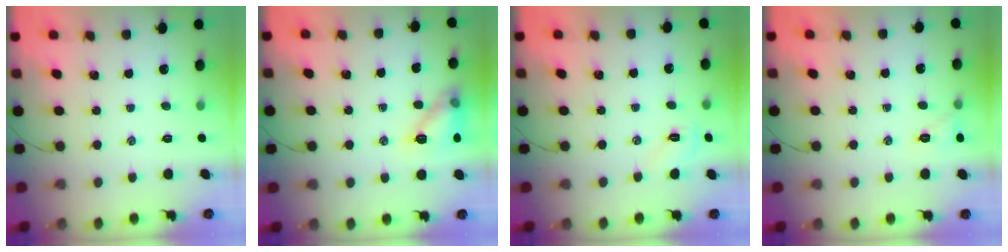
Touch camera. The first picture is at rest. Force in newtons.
{"total": 11.8, "press": 11.8, "slide": 0.2}
{"total": 4.7, "press": 4.5, "slide": 1.4}
{"total": 5.3, "press": 5.1, "slide": 1.5}